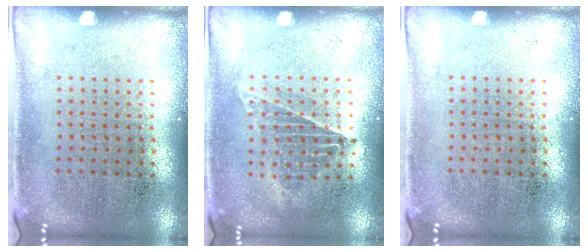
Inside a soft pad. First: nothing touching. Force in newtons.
{"total": 1.1, "press": 1.0, "slide": 0.2}
{"total": 0.0}